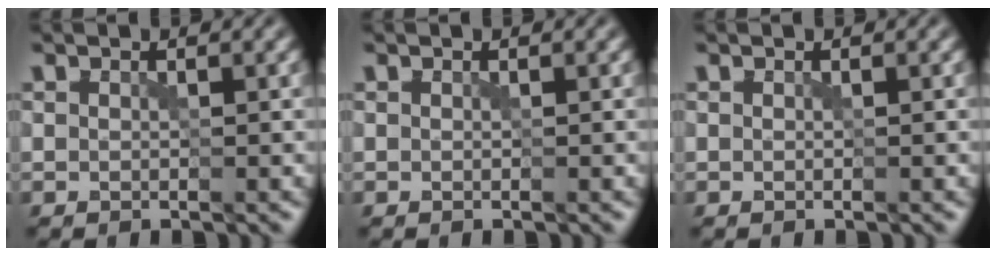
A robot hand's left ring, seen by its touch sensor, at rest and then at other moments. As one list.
[{"total": 0.0}, {"total": 0.0}]